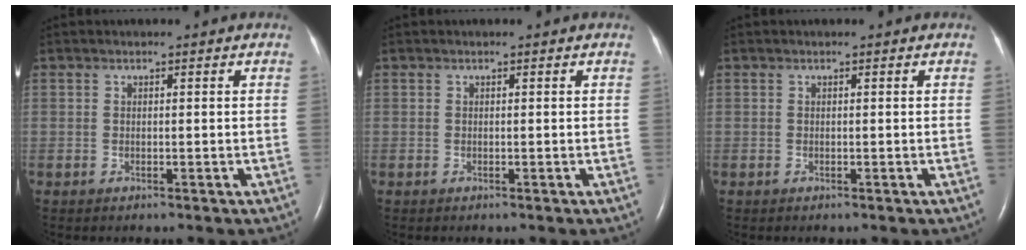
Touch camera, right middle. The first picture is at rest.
{"total": 0.0}
{"total": 0.0}